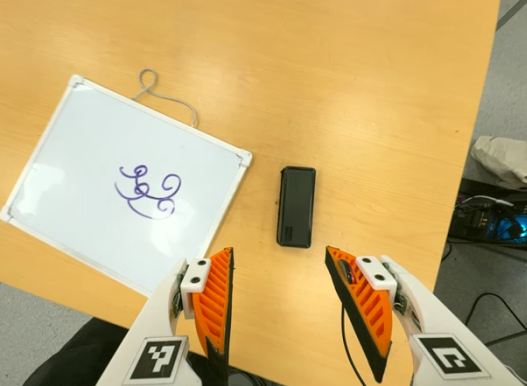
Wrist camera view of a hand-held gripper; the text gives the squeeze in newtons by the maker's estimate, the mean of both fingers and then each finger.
{"total": 0.0}